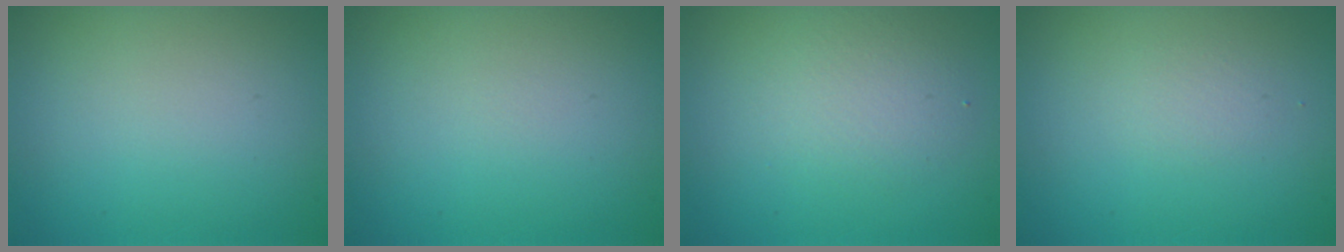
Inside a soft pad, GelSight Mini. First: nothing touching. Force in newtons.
{"total": 0.0}
{"total": 2.3, "press": 2.3, "slide": 0.0}
{"total": 0.8, "press": 0.8, "slide": 0.1}